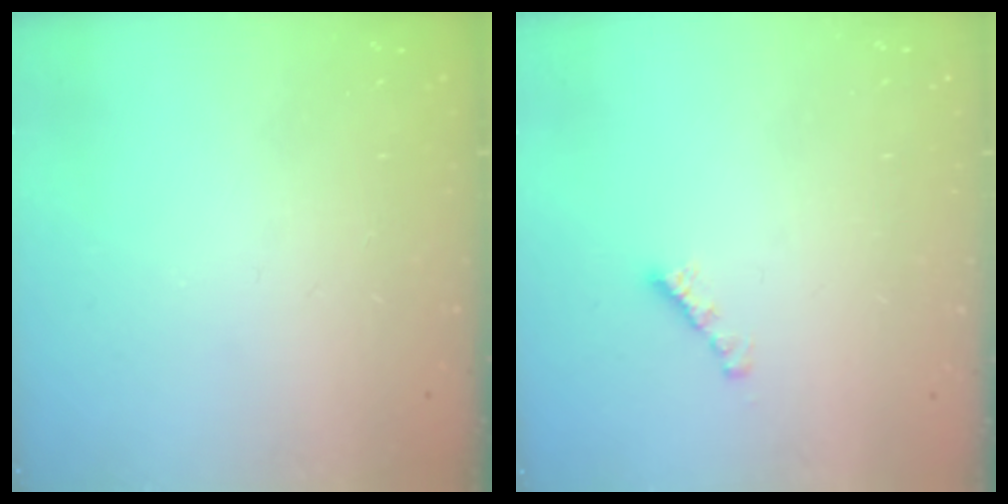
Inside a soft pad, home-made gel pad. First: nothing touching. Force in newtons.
{"total": 2.3, "press": 2.3, "slide": 0.2}